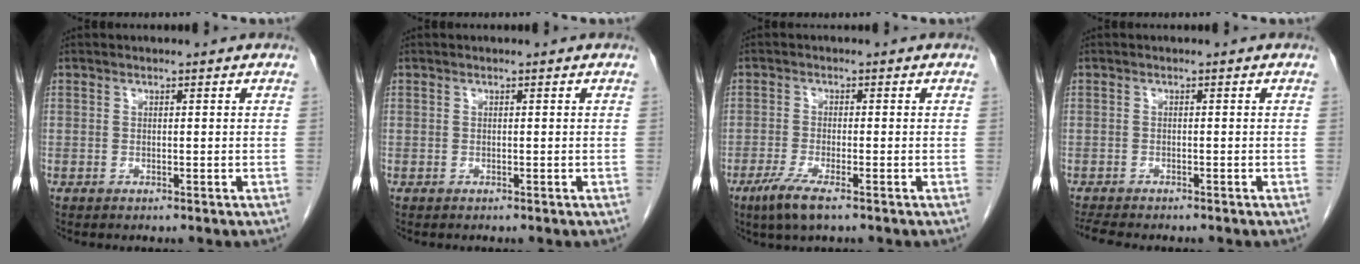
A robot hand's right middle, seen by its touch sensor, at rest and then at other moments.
{"total": 0.0}
{"total": 4.7, "force": [-2.9, 0.5, 3.6], "torque": [-0.079, -0.014, -0.054]}
{"total": 4.9, "force": [-4.3, 0.9, 2.2], "torque": [-0.038, -0.012, -0.065]}